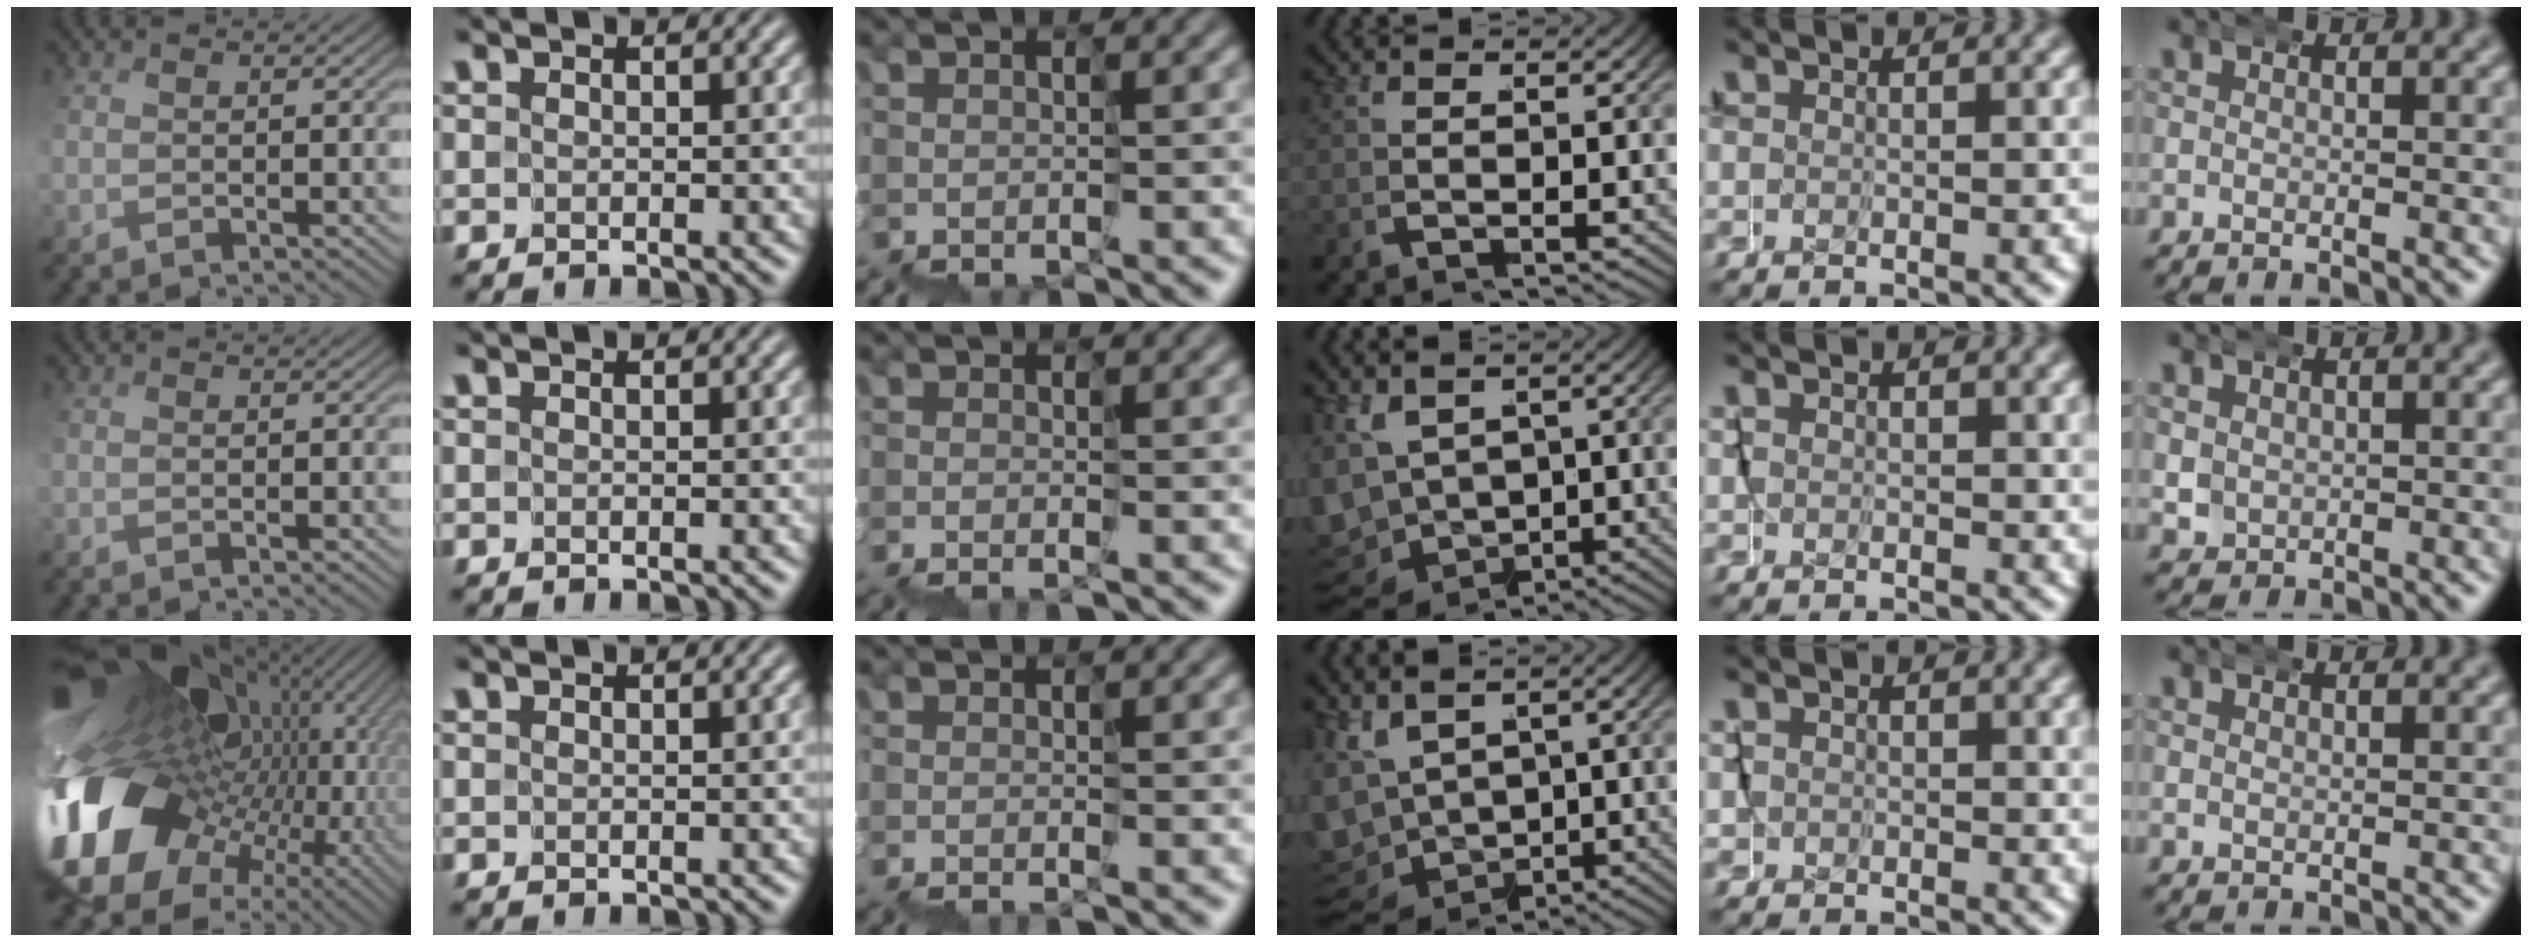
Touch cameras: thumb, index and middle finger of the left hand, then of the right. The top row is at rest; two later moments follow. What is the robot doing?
{"motion": "wrap", "object": "ethernet cable"}